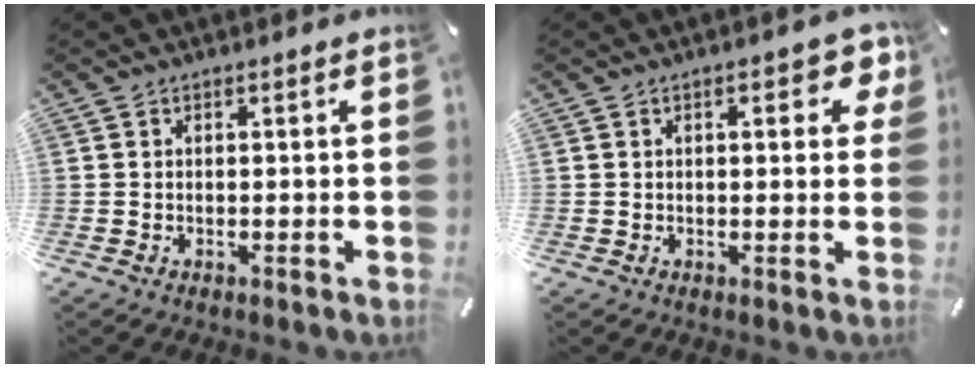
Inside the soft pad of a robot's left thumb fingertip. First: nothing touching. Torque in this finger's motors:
{"motor_torque": [0.07, 0.14, -0.06, 0.00, -0.12]}